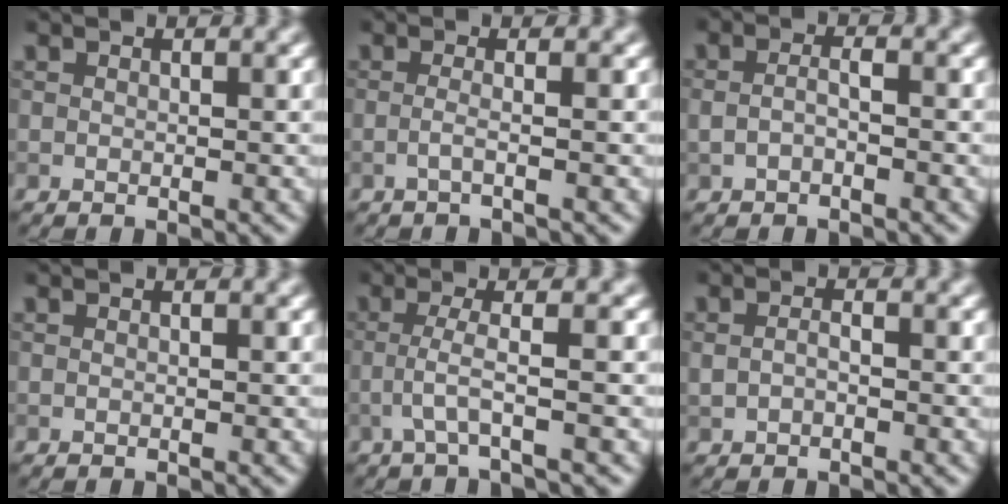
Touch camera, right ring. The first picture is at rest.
{"total": 1.8, "force": [-0.3, 0.6, 1.7], "torque": [-0.022, -0.002, -0.015]}
{"total": 1.5, "force": [-0.4, 0.6, 1.3], "torque": [-0.031, 0.004, -0.014]}
{"total": 0.0}
{"total": 2.9, "force": [-0.7, 0.2, 2.8], "torque": [-0.054, 0.008, -0.023]}
{"total": 1.2, "force": [-0.2, 0.8, 1.0], "torque": [-0.024, 0.002, -0.006]}